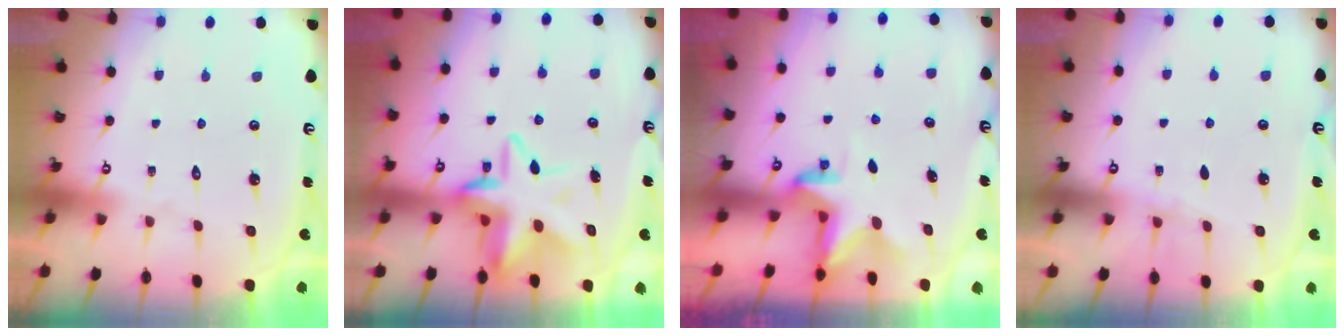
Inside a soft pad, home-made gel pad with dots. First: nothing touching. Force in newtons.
{"total": 11.3, "press": 11.0, "slide": 2.9}
{"total": 2.9, "press": 2.9, "slide": 0.2}
{"total": 3.2, "press": 3.1, "slide": 0.5}